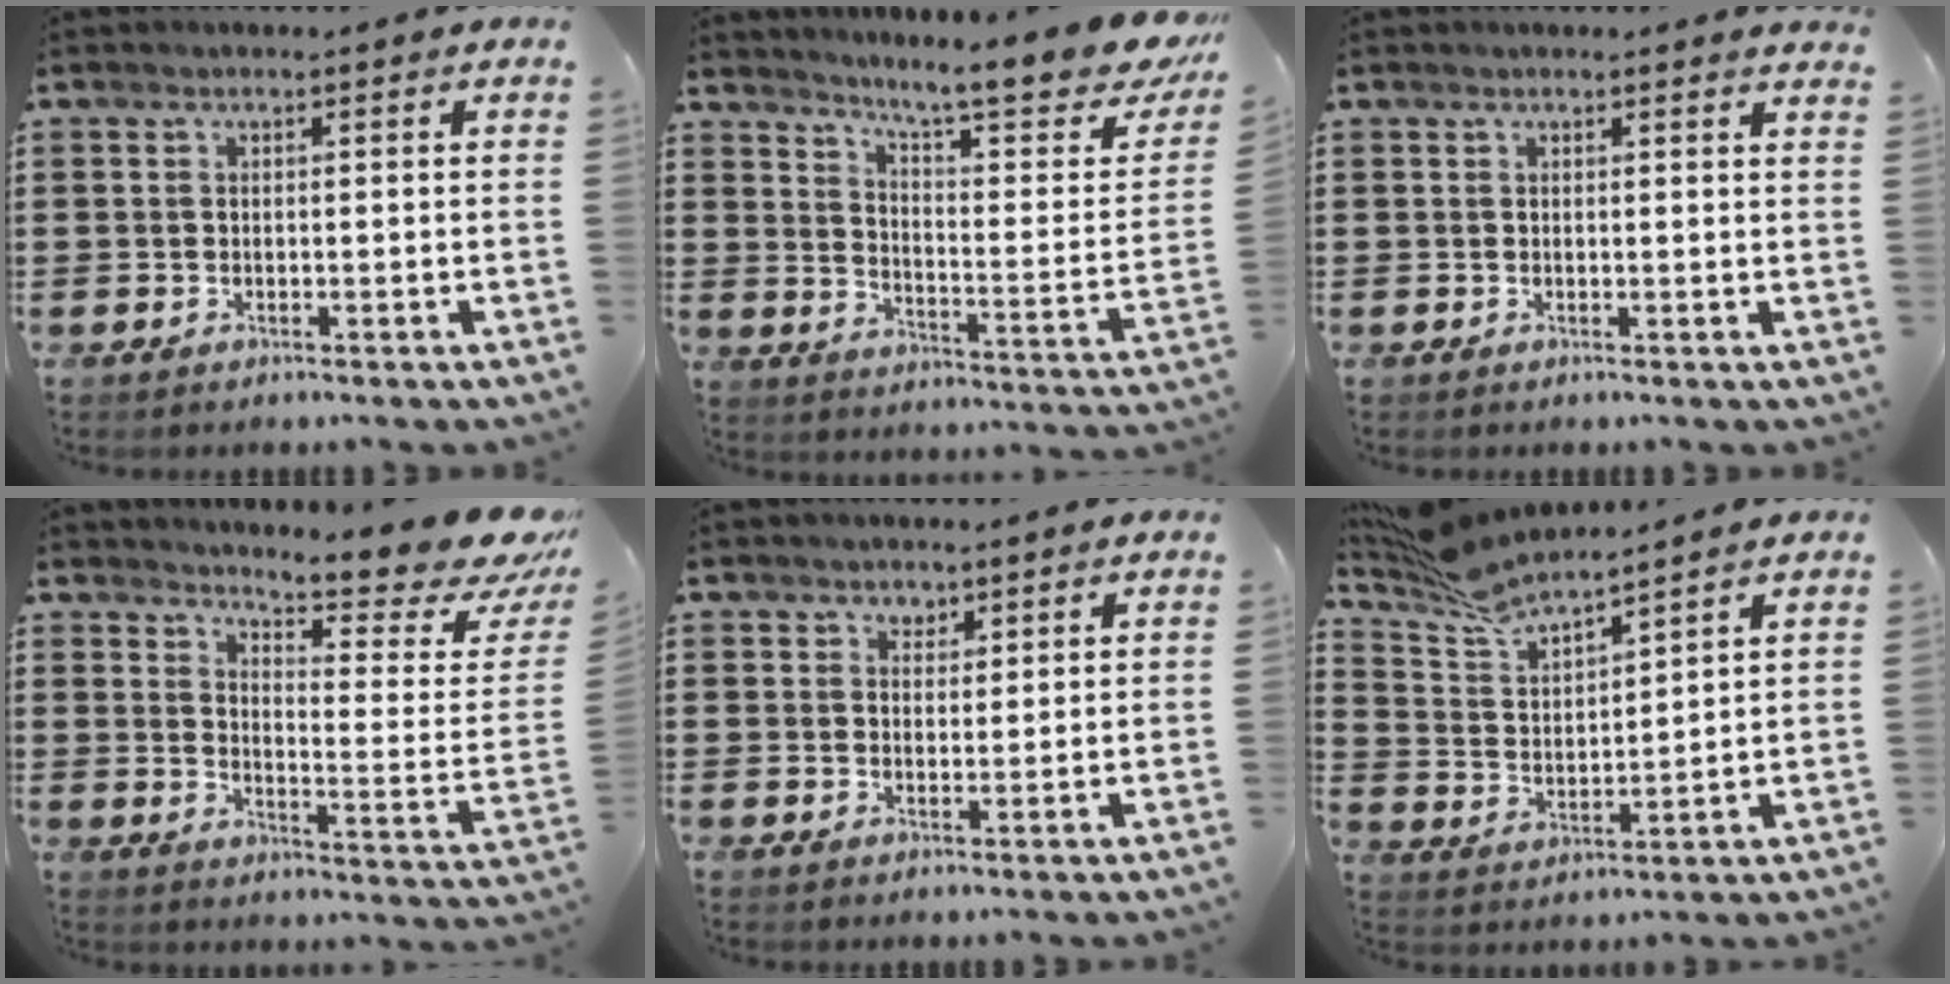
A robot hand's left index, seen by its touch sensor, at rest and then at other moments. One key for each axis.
{"total": 10.8, "fx": 9.0, "fy": 0.6, "fz": 6.0, "tx": -0.109, "ty": -0.068, "tz": 0.143}
{"total": 0.7, "fx": 0.7, "fy": -0.1, "fz": 0.1, "tx": -0.003, "ty": -0.002, "tz": 0.013}
{"total": 9.4, "fx": 8.3, "fy": 0.5, "fz": 4.3, "tx": -0.077, "ty": -0.073, "tz": 0.136}
{"total": 1.7, "fx": 1.4, "fy": 1.0, "fz": -0.1, "tx": 0.005, "ty": 0.001, "tz": 0.025}
{"total": 7.2, "fx": 6.8, "fy": 0.5, "fz": 2.2, "tx": -0.071, "ty": -0.029, "tz": 0.121}